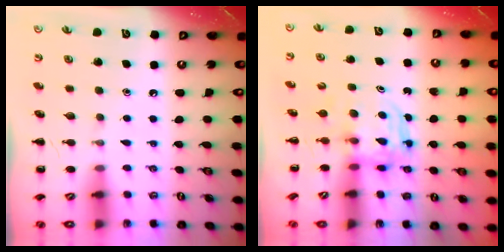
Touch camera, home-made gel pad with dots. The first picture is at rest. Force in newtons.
{"total": 3.7, "press": 3.7, "slide": 0.2}